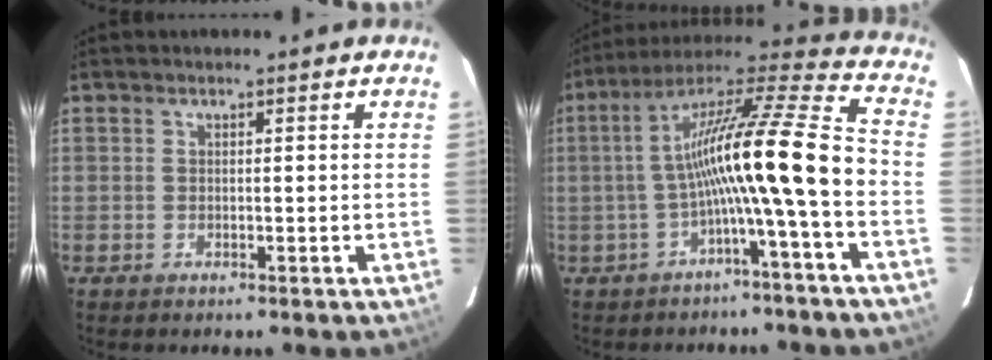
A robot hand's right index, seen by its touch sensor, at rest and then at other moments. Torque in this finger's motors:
{"motor_torque": [0.74, -0.21, 1.05, 0.21]}